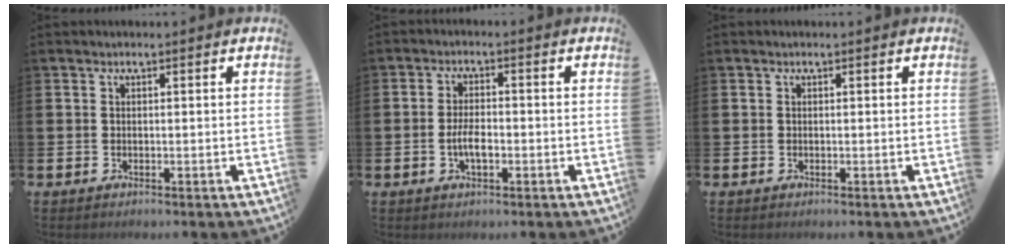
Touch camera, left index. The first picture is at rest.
{"total": 3.5, "force": [-0.8, 1.5, 3.1], "torque": [-0.046, 0.000, -0.017]}
{"total": 0.0}